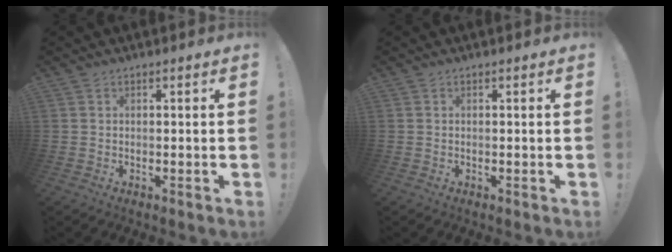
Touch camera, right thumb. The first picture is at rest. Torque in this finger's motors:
{"motor_torque": [-0.17, -0.11, -0.09, 0.17, 0.00]}